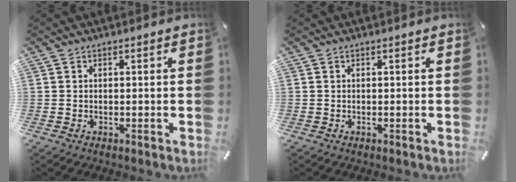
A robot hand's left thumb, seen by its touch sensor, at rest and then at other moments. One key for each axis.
{"total": 0.0}